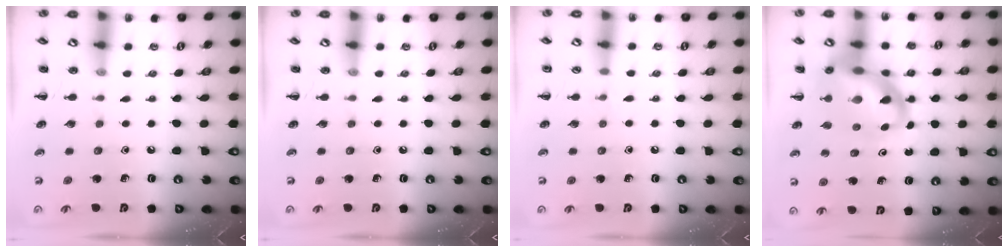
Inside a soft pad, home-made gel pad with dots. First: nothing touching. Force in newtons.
{"total": 0.0}
{"total": 3.3, "press": 3.1, "slide": 1.2}
{"total": 16.7, "press": 16.1, "slide": 4.4}